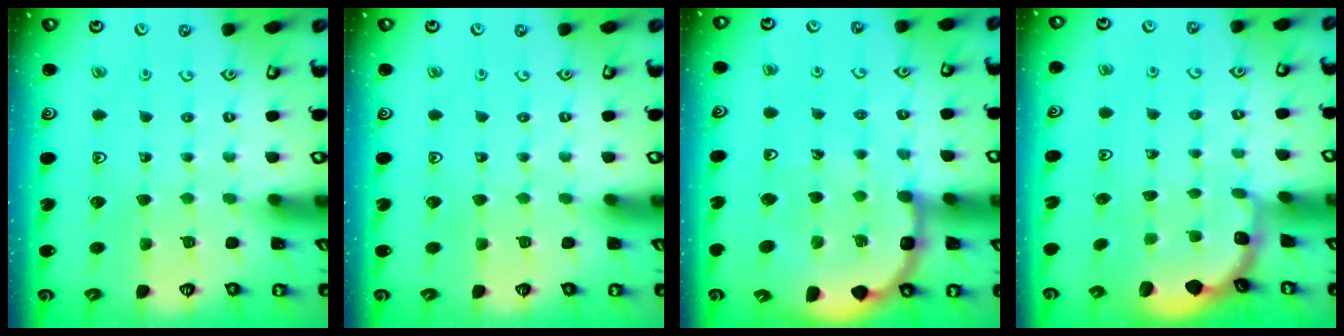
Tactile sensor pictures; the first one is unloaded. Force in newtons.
{"total": 0.0}
{"total": 11.3, "press": 10.9, "slide": 2.6}
{"total": 1.9, "press": 1.8, "slide": 0.7}